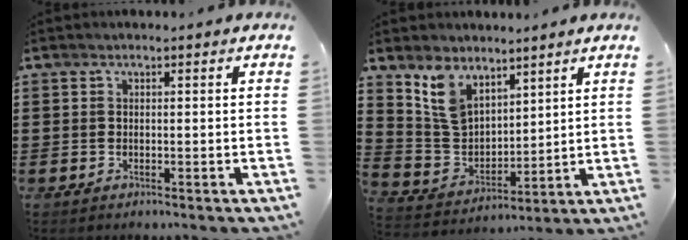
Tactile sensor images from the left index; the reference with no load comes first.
{"total": 7.7, "force": [5.8, 4.5, 2.2], "torque": [-0.075, -0.011, 0.113]}